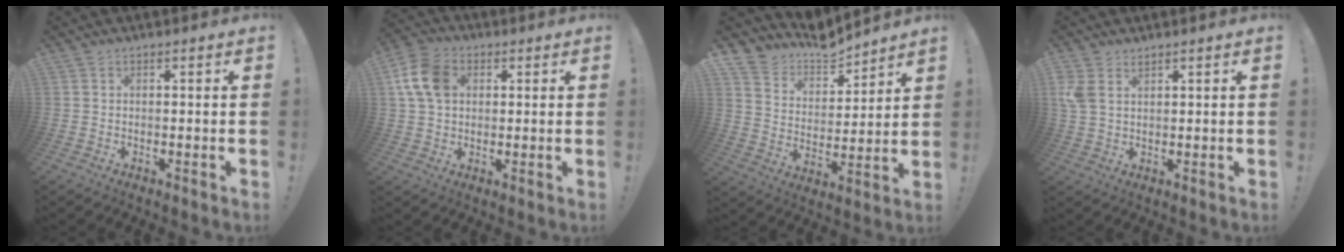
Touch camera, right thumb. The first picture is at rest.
{"total": 11.4, "force": [2.9, 8.4, 7.1], "torque": [-0.145, 0.018, 0.062]}
{"total": 8.4, "force": [7.8, 3.1, -0.6], "torque": [-0.011, -0.083, 0.146]}
{"total": 4.5, "force": [2.5, 2.6, 2.7], "torque": [-0.055, -0.004, 0.052]}